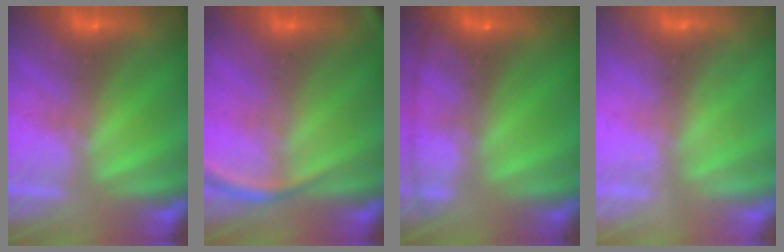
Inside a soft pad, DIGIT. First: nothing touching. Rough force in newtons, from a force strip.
{"total": 2.7}
{"total": 9.1}
{"total": 2.2}